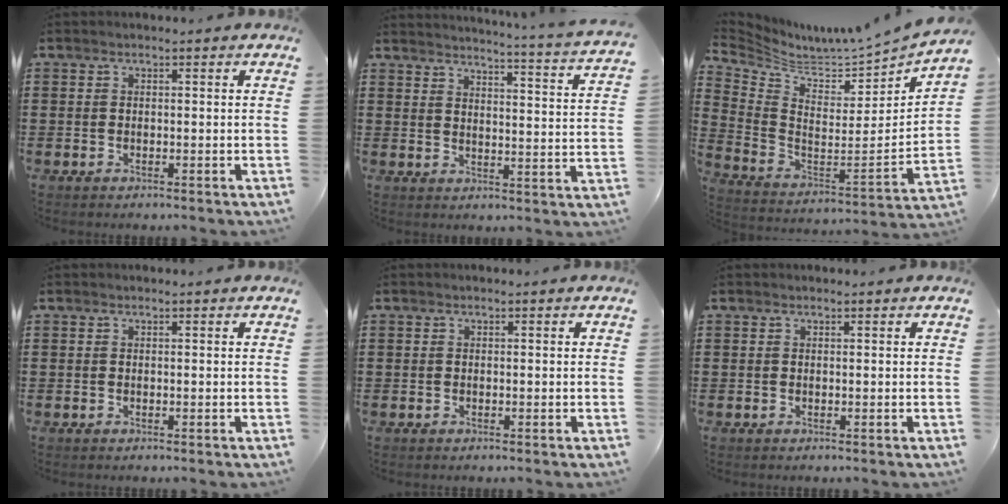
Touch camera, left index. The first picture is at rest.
{"total": 3.2, "force": [2.8, -0.9, 1.1], "torque": [-0.030, -0.039, 0.038]}
{"total": 4.0, "force": [3.9, 0.6, 0.8], "torque": [-0.048, -0.056, 0.061]}
{"total": 0.0}
{"total": 0.0}
{"total": 0.0}